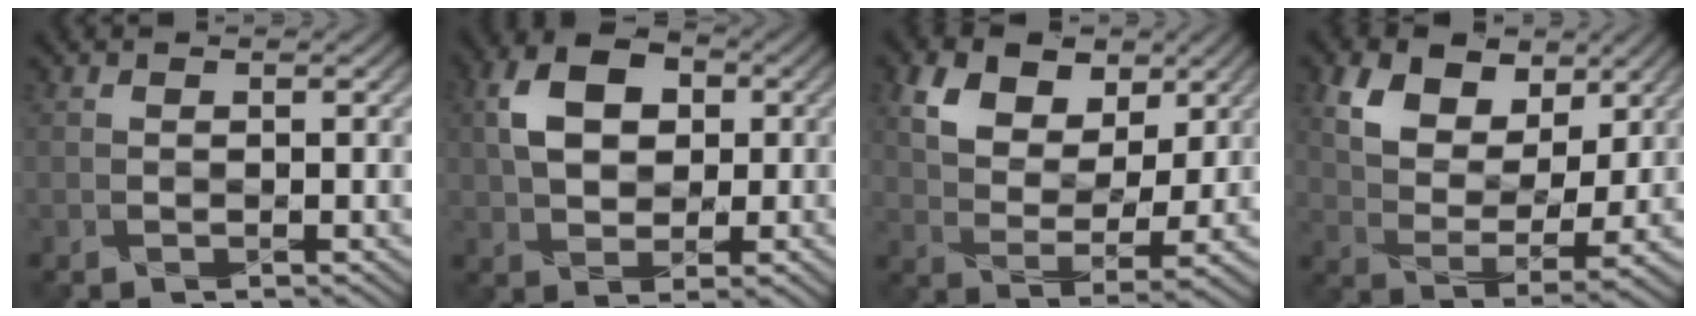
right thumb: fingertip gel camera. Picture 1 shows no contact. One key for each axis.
{"total": 7.5, "fx": 1.4, "fy": 5.1, "fz": 5.3, "tx": -0.101, "ty": 0.013, "tz": 0.021}
{"total": 8.3, "fx": 4.4, "fy": 4.9, "fz": 5.0, "tx": -0.104, "ty": 0.000, "tz": 0.088}
{"total": 9.3, "fx": 5.1, "fy": 5.4, "fz": 5.6, "tx": -0.119, "ty": 0.000, "tz": 0.095}